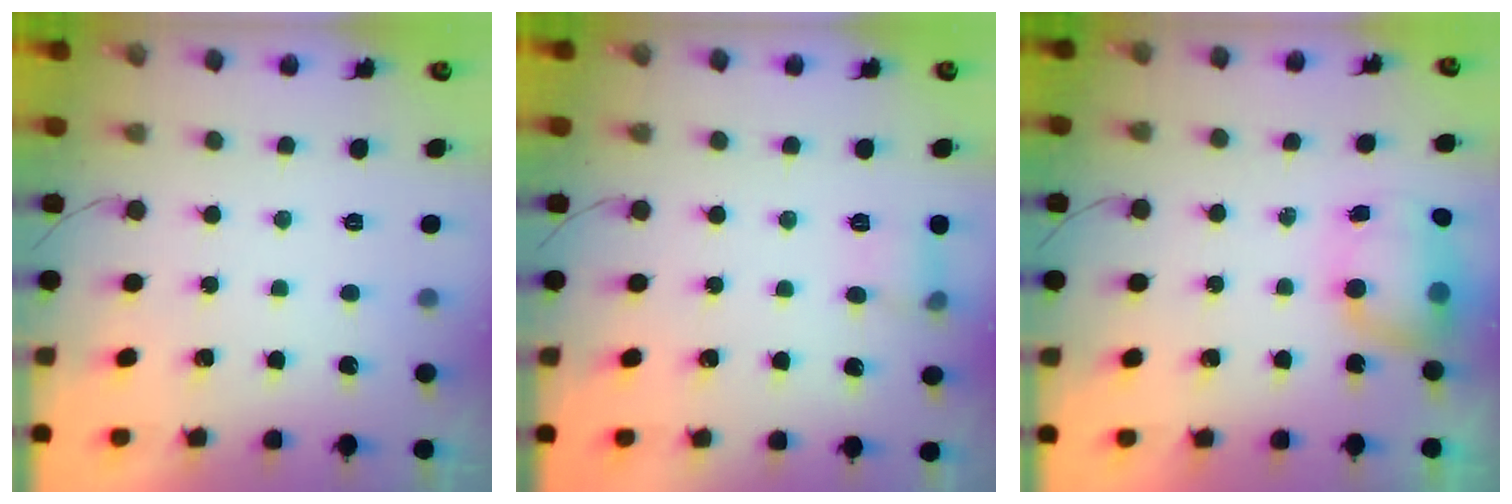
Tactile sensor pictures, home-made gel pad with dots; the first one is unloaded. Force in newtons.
{"total": 7.5, "press": 7.4, "slide": 1.3}
{"total": 7.3, "press": 7.2, "slide": 1.7}